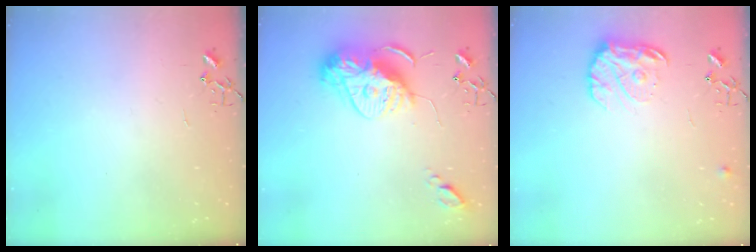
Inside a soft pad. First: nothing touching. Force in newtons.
{"total": 15.3, "press": 15.3, "slide": 1.3}
{"total": 12.7, "press": 12.6, "slide": 0.7}